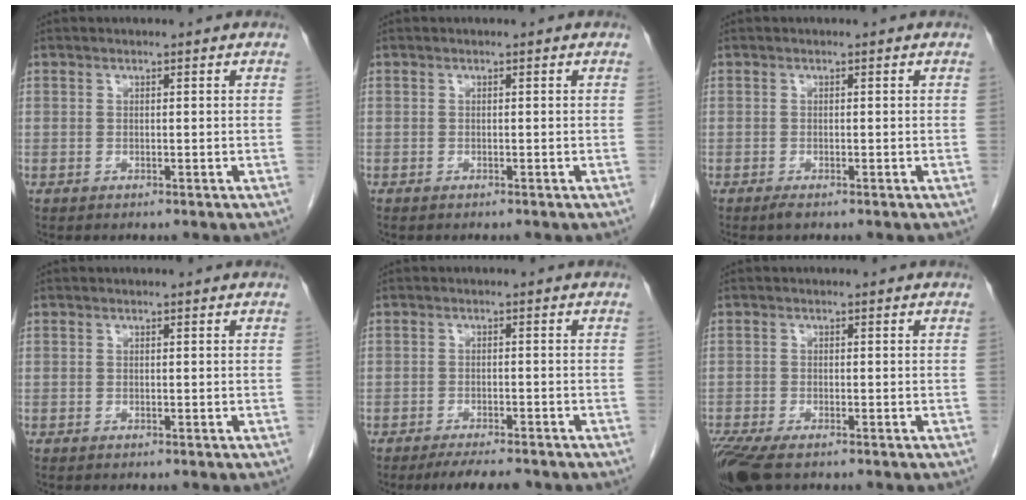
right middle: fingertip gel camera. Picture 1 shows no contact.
{"total": 0.8, "force": [-0.7, 0.2, 0.3], "torque": [-0.008, -0.002, -0.010]}
{"total": 0.9, "force": [-0.7, 0.0, 0.6], "torque": [-0.015, -0.003, -0.012]}
{"total": 0.0}
{"total": 5.9, "force": [-5.1, 1.0, 2.8], "torque": [-0.042, -0.010, -0.078]}
{"total": 6.6, "force": [-4.8, 2.0, 4.2], "torque": [-0.081, -0.017, -0.085]}